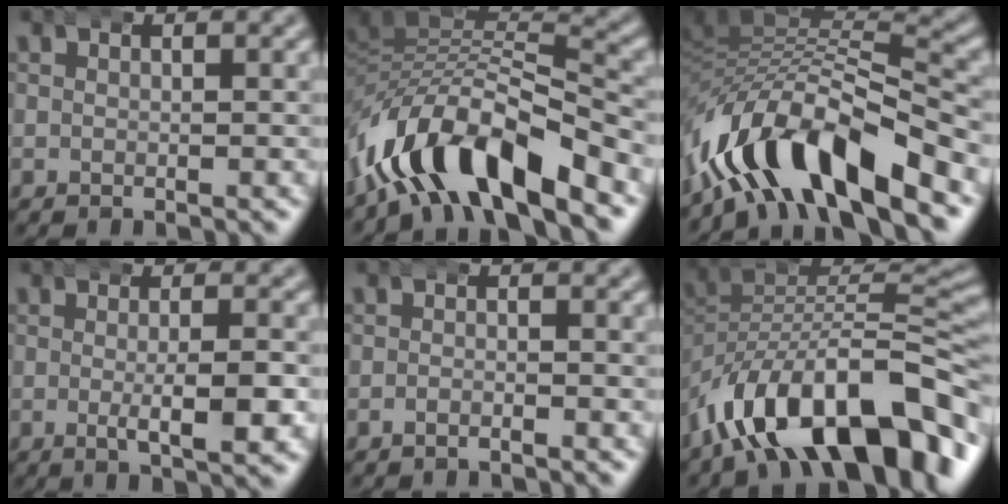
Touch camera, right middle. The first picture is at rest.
{"total": 11.1, "force": [-5.1, 6.6, 7.3], "torque": [-0.148, -0.038, -0.070]}
{"total": 12.3, "force": [-5.5, 7.1, 8.5], "torque": [-0.171, -0.033, -0.078]}
{"total": 4.3, "force": [-0.8, 0.9, 4.1], "torque": [-0.067, -0.001, -0.015]}
{"total": 1.0, "force": [-1.0, -0.1, 0.3], "torque": [0.001, 0.001, -0.022]}
{"total": 14.1, "force": [-6.3, 7.7, 10.0], "torque": [-0.168, -0.033, -0.083]}